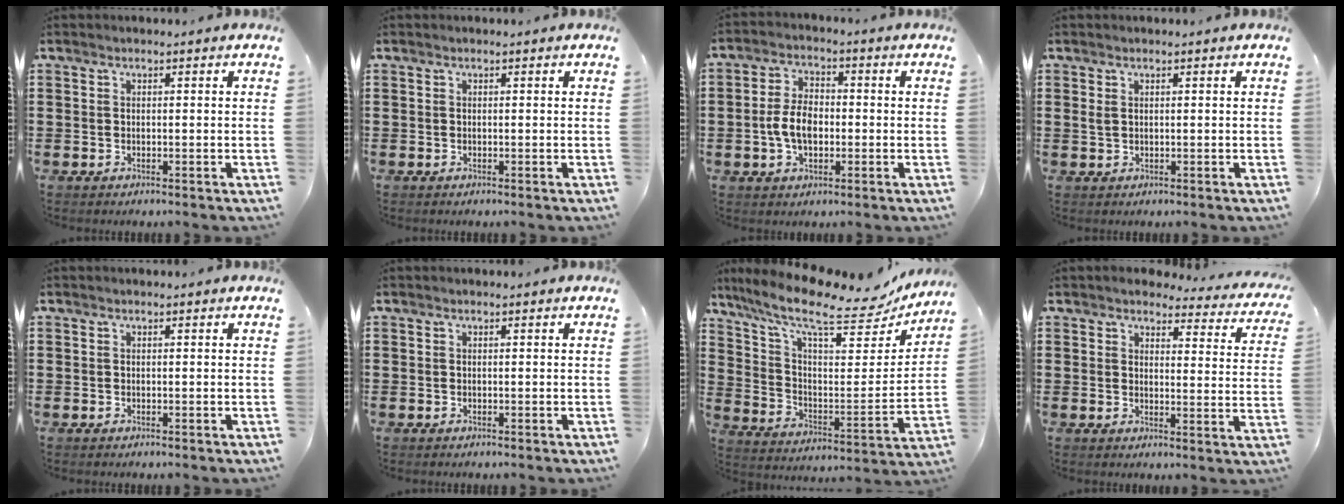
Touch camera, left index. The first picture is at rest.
{"total": 0.0}
{"total": 6.3, "force": [-0.9, 3.7, 5.0], "torque": [-0.120, 0.002, -0.024]}
{"total": 1.0, "force": [0.4, 0.5, 0.8], "torque": [-0.018, 0.004, 0.007]}
{"total": 0.0}
{"total": 0.0}
{"total": 12.3, "force": [9.6, 2.5, 7.2], "torque": [-0.161, -0.061, 0.159]}
{"total": 3.8, "force": [3.5, 0.8, 1.0], "torque": [-0.030, -0.019, 0.059]}